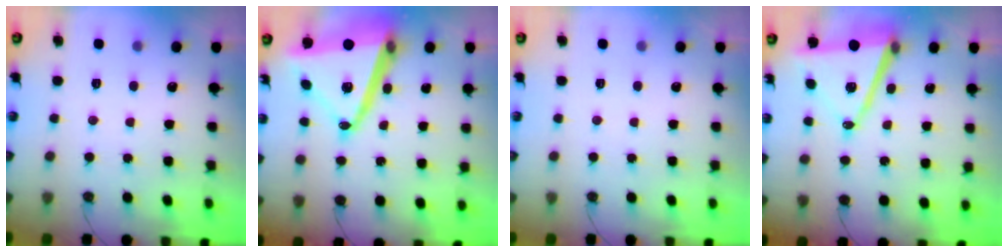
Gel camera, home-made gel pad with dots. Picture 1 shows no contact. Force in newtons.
{"total": 21.0, "press": 20.8, "slide": 2.6}
{"total": 0.0}
{"total": 13.8, "press": 13.3, "slide": 3.8}